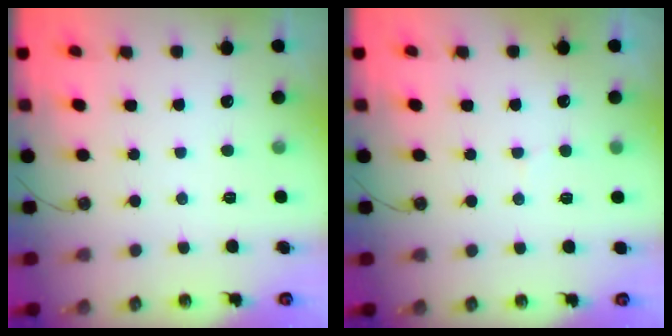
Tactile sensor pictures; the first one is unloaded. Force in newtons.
{"total": 3.4, "press": 3.3, "slide": 0.8}